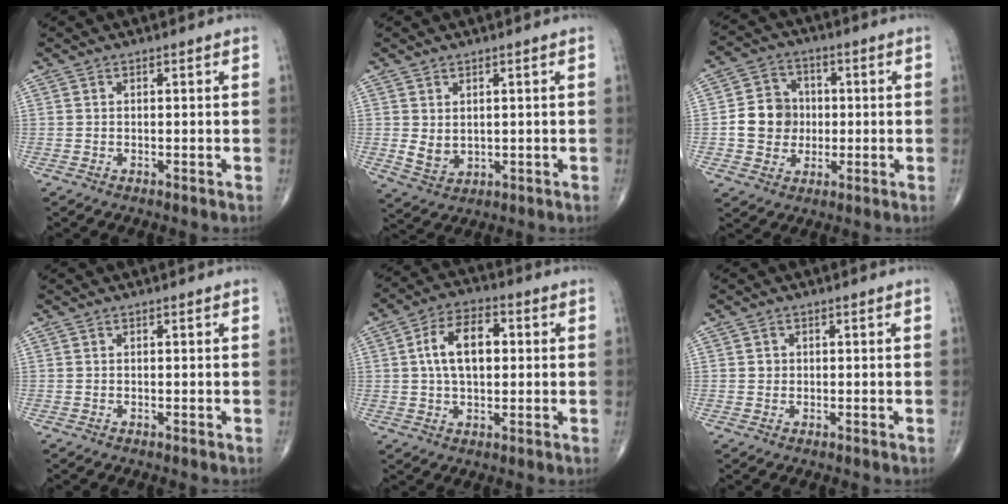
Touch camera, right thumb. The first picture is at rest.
{"total": 3.9, "force": [0.8, 2.8, 2.6], "torque": [-0.039, -0.014, 0.028]}
{"total": 9.2, "force": [-0.4, 8.3, 4.0], "torque": [-0.038, 0.015, -0.013]}
{"total": 0.0}
{"total": 10.5, "force": [1.5, 6.0, 8.5], "torque": [-0.142, 0.017, 0.021]}
{"total": 1.0, "force": [0.1, 1.0, 0.3], "torque": [0.001, 0.002, 0.002]}